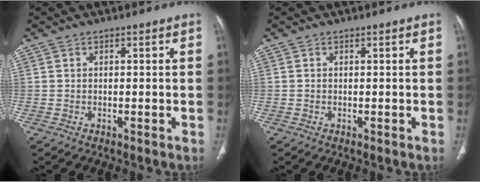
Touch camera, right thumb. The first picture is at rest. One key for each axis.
{"total": 0.0}